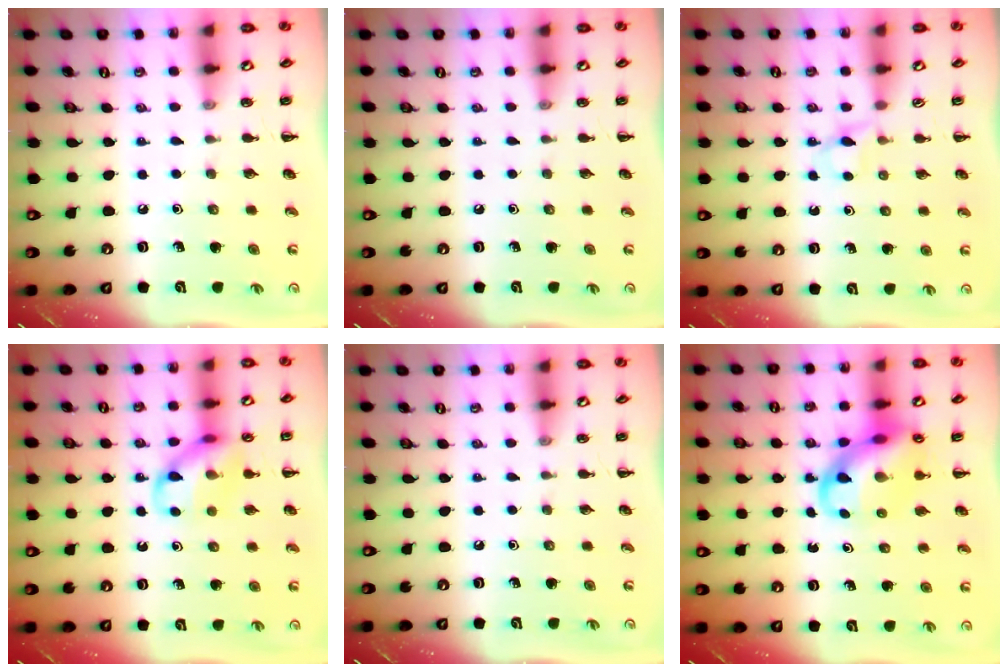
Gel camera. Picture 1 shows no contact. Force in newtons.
{"total": 0.0}
{"total": 3.1, "press": 2.8, "slide": 1.2}
{"total": 11.5, "press": 11.3, "slide": 1.7}
{"total": 0.0}
{"total": 12.7, "press": 12.2, "slide": 3.4}